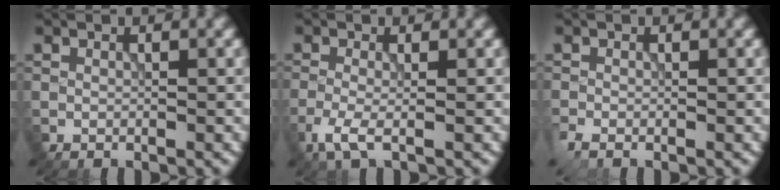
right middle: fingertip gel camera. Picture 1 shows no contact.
{"total": 2.5, "force": [-1.4, 0.7, 1.9], "torque": [-0.049, -0.005, -0.033]}
{"total": 1.6, "force": [-1.1, 0.6, 1.0], "torque": [-0.025, -0.008, -0.024]}